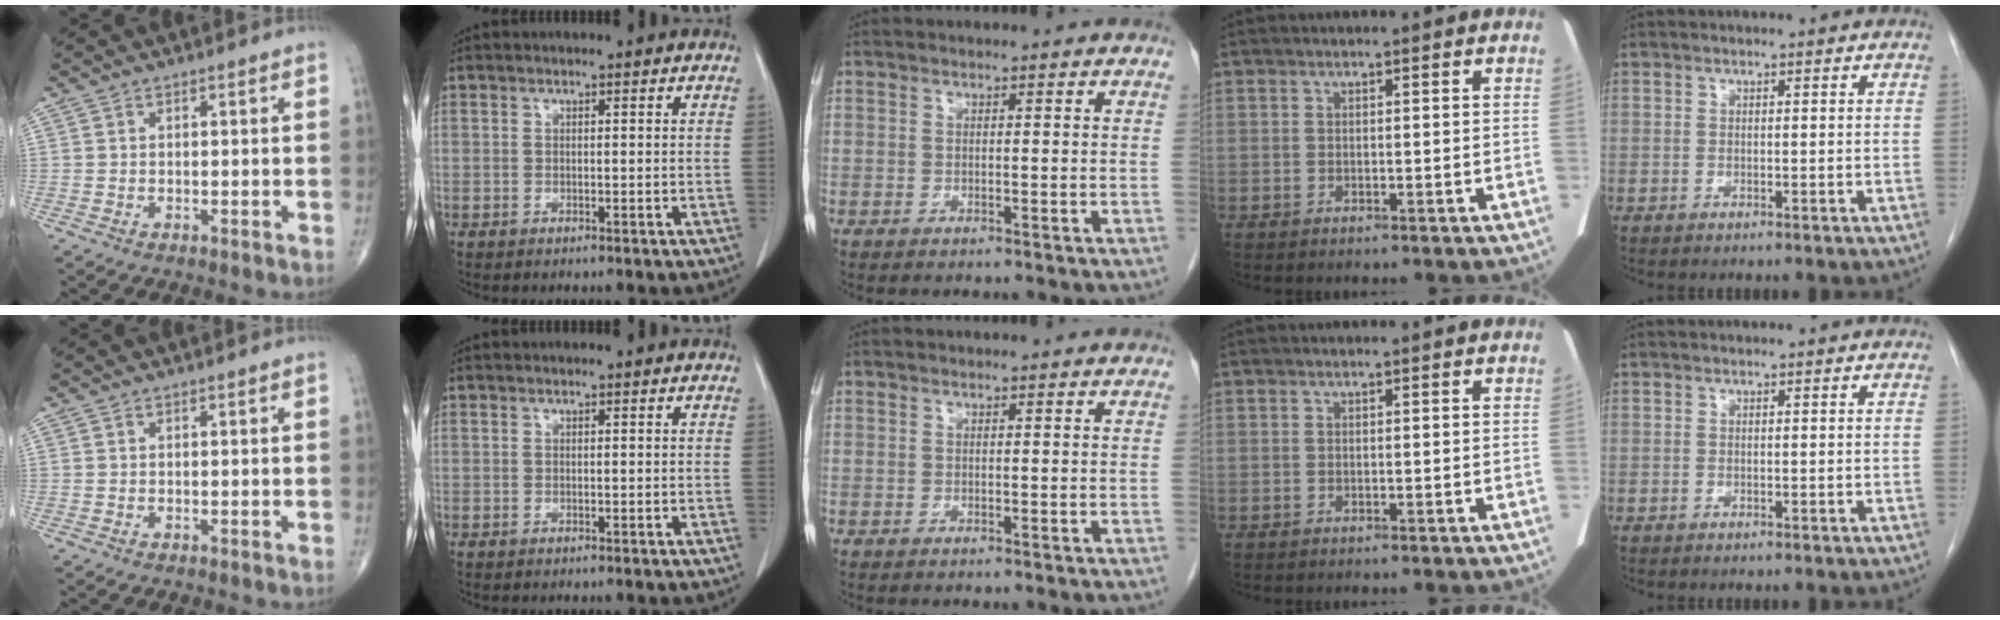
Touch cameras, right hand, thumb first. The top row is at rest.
{}